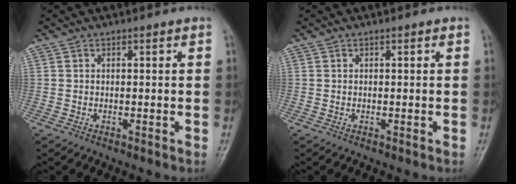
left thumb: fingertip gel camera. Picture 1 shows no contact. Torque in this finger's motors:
{"motor_torque": [0.00, 0.00, 0.00, -0.07, 0.01]}